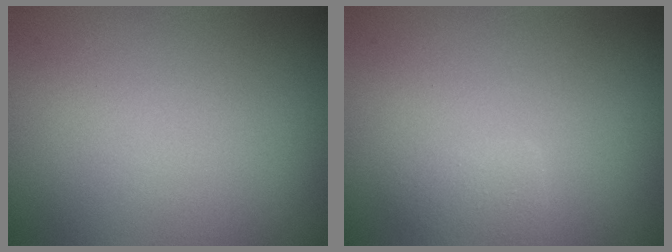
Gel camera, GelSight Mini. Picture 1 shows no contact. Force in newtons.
{"total": 1.4, "press": 1.4, "slide": 0.1}